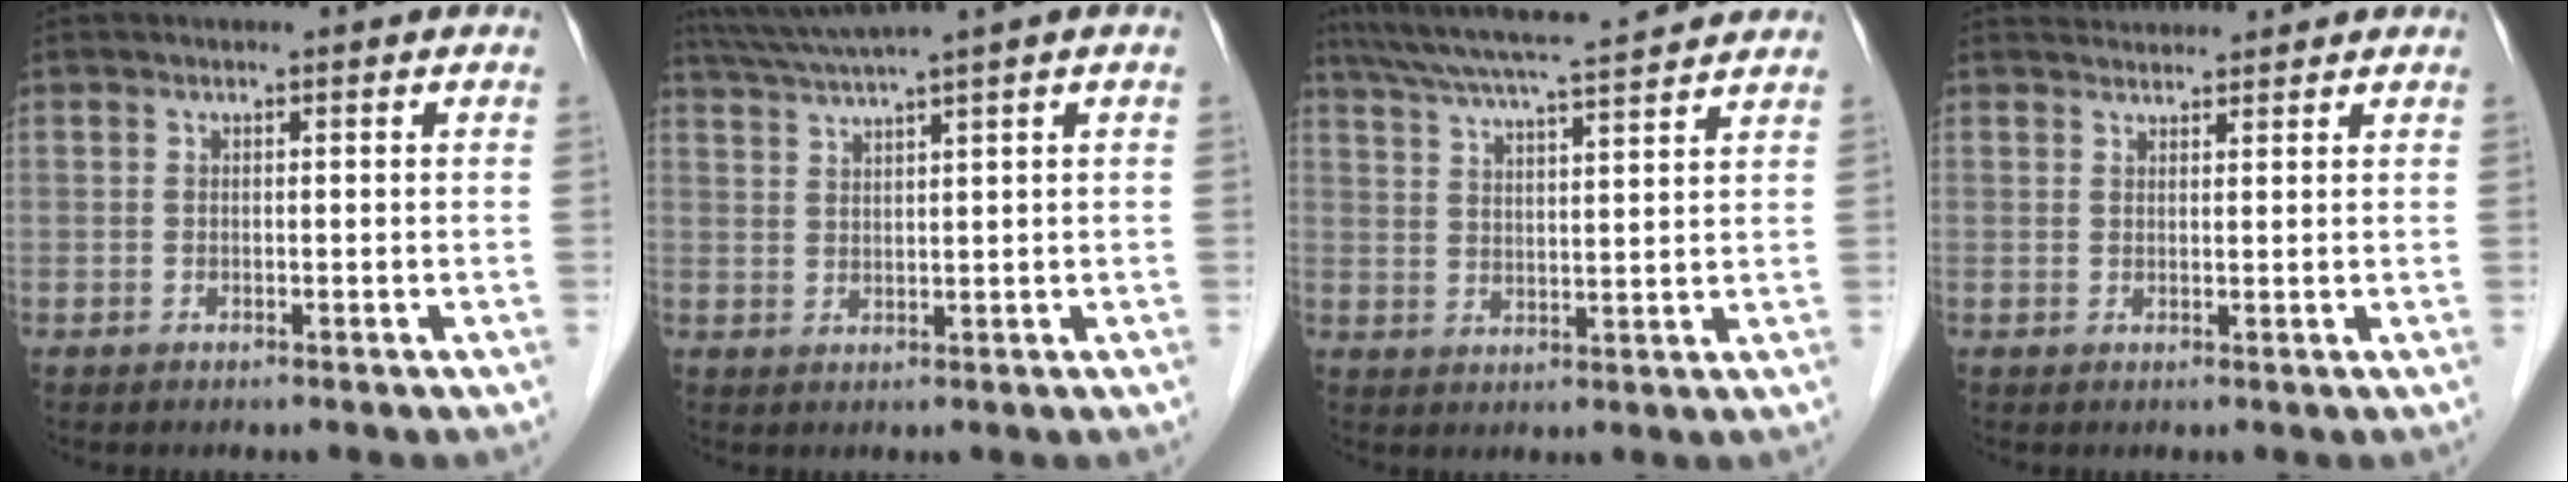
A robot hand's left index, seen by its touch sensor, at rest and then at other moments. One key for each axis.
{"total": 6.2, "fx": 5.0, "fy": -1.9, "fz": 3.3, "tx": -0.061, "ty": 0.017, "tz": 0.093}
{"total": 14.4, "fx": 12.7, "fy": 0.0, "fz": 6.8, "tx": -0.130, "ty": 0.033, "tz": 0.186}
{"total": 3.5, "fx": 3.5, "fy": 0.5, "fz": 0.0, "tx": -0.007, "ty": 0.028, "tz": 0.056}